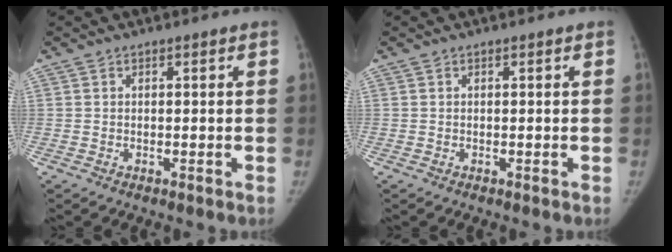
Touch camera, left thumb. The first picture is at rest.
{"total": 0.0}